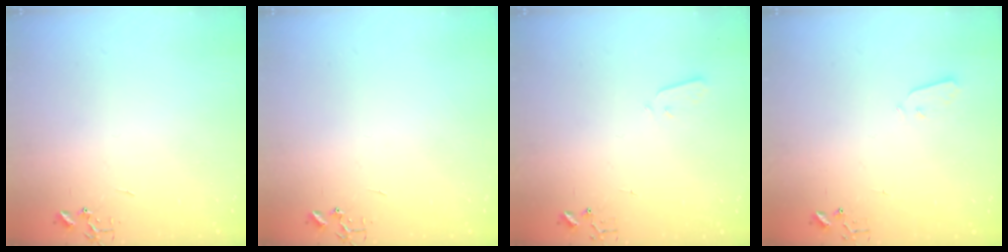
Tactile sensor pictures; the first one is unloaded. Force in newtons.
{"total": 0.0}
{"total": 2.1, "press": 2.0, "slide": 0.4}
{"total": 3.0, "press": 3.0, "slide": 0.3}